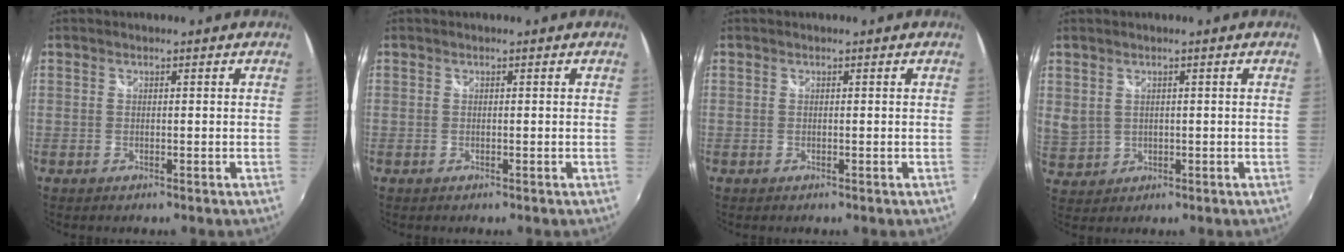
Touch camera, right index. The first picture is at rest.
{"total": 0.0}
{"total": 0.0}
{"total": 4.8, "force": [1.7, 4.0, 2.0], "torque": [-0.039, 0.001, 0.048]}